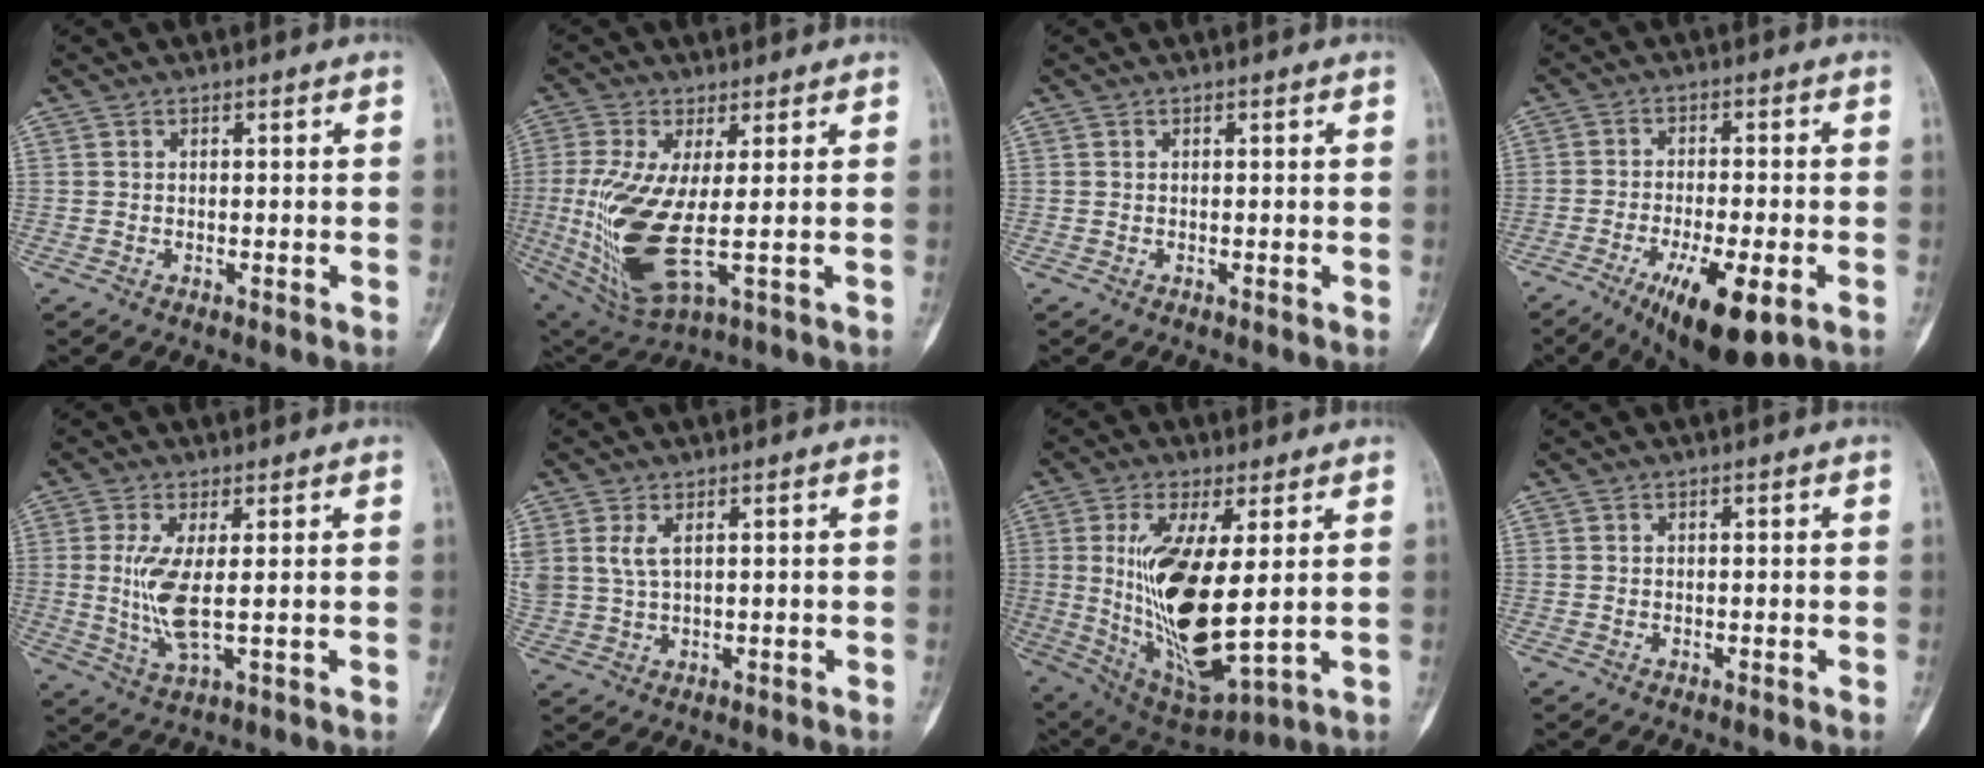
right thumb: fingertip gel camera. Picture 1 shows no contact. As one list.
[{"total": 14.7, "force": [-0.7, 4.7, 13.9], "torque": [-0.315, -0.021, 0.002]}, {"total": 0.0}, {"total": 12.7, "force": [-5.8, 3.9, 10.6], "torque": [-0.173, 0.000, -0.085]}, {"total": 7.2, "force": [0.6, 1.7, 6.9], "torque": [-0.164, -0.019, 0.016]}, {"total": 4.5, "force": [1.8, 2.3, 3.4], "torque": [-0.083, 0.000, 0.046]}, {"total": 19.8, "force": [1.6, 7.0, 18.5], "torque": [-0.357, -0.029, 0.053]}, {"total": 0.0}]